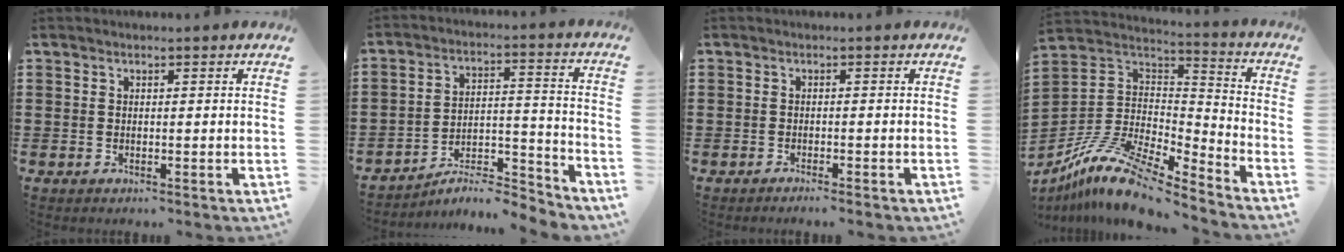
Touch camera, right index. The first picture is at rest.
{"total": 7.1, "force": [-6.6, 1.3, 2.5], "torque": [-0.030, 0.010, -0.126]}
{"total": 0.9, "force": [-0.9, -0.2, 0.3], "torque": [-0.005, -0.001, -0.017]}
{"total": 12.1, "force": [-9.3, 3.6, 6.9], "torque": [-0.152, 0.016, -0.181]}